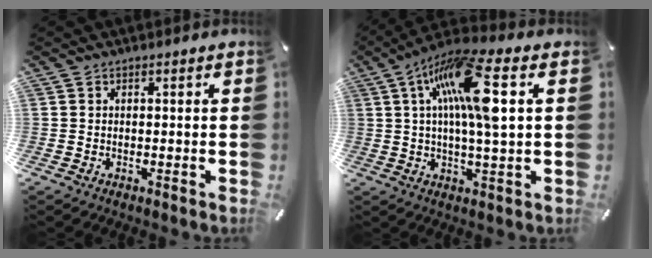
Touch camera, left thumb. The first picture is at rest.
{"total": 15.8, "force": [4.7, 3.9, 14.6], "torque": [-0.277, -0.003, 0.069]}